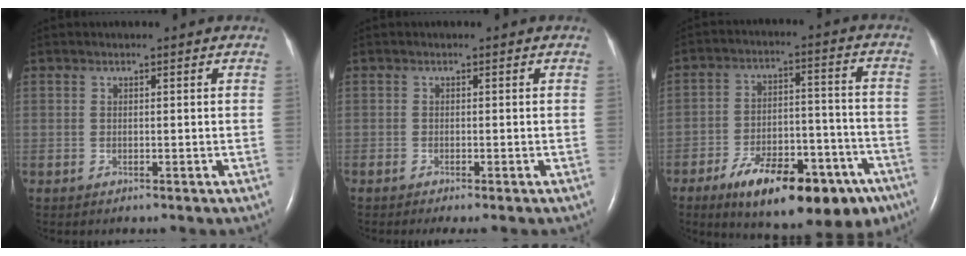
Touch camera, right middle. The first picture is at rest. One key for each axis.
{"total": 1.7, "fx": -1.3, "fy": 0.0, "fz": 1.1, "tx": -0.018, "ty": -0.006, "tz": -0.017}
{"total": 20.1, "fx": -12.8, "fy": 7.5, "fz": 13.6, "tx": -0.154, "ty": 0.027, "tz": -0.188}